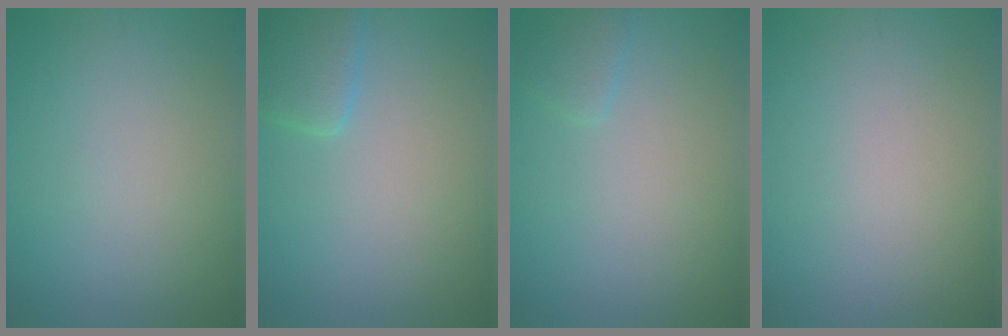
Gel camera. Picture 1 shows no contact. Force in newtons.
{"total": 2.6, "press": 2.6, "slide": 0.2}
{"total": 1.2, "press": 1.2, "slide": 0.1}
{"total": 0.0}